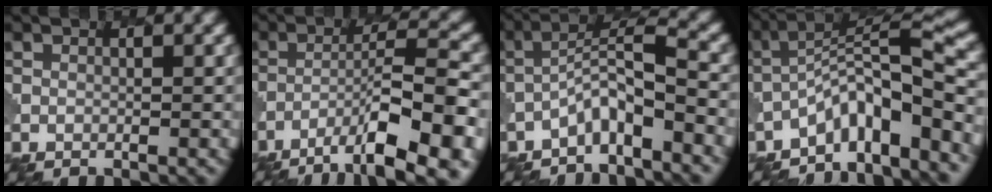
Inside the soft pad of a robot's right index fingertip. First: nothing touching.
{"total": 10.4, "force": [-6.0, 2.2, 8.2], "torque": [-0.124, 0.016, -0.092]}
{"total": 4.1, "force": [-2.5, 0.7, 3.2], "torque": [-0.062, 0.014, -0.056]}
{"total": 7.8, "force": [-4.7, 1.8, 6.0], "torque": [-0.092, 0.015, -0.088]}